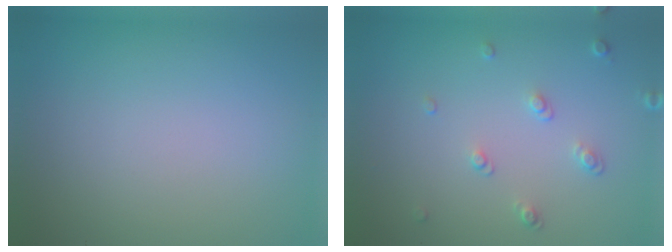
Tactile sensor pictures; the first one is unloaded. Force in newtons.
{"total": 1.5, "press": 1.0, "slide": 1.1}